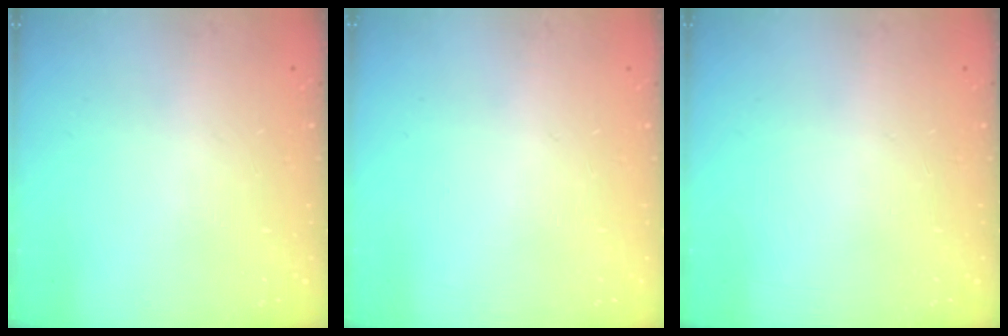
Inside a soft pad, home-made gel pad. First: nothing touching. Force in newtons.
{"total": 0.0}
{"total": 0.0}